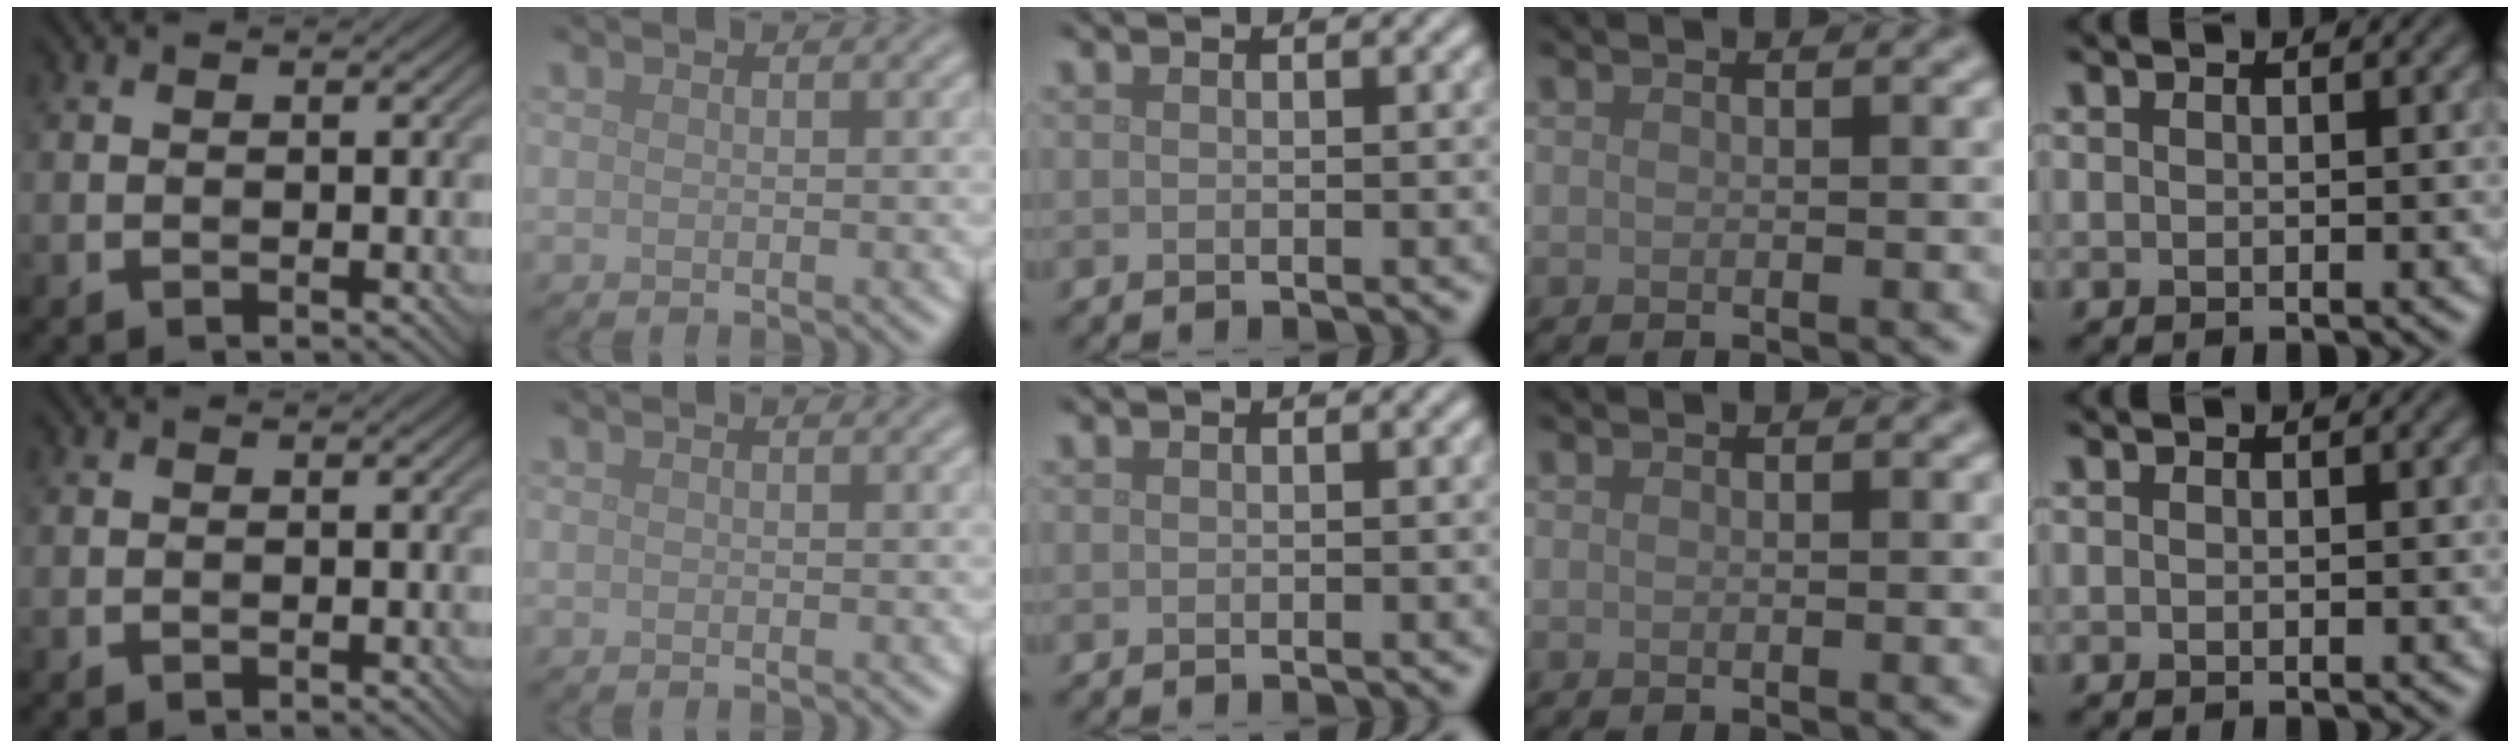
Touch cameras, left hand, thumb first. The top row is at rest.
{}